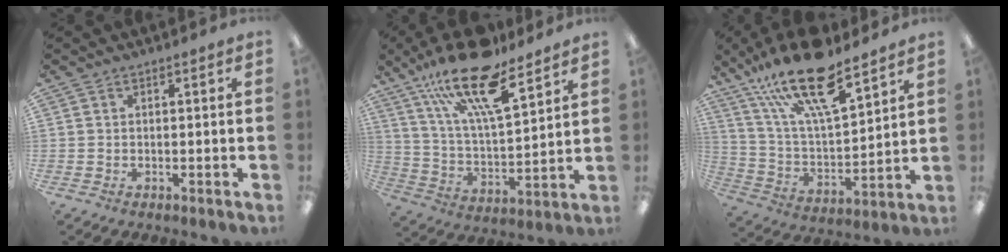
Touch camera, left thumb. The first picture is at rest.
{"total": 20.9, "force": [14.4, 6.4, 13.6], "torque": [-0.237, -0.083, 0.246]}
{"total": 21.9, "force": [14.8, 7.1, 14.5], "torque": [-0.273, -0.087, 0.251]}